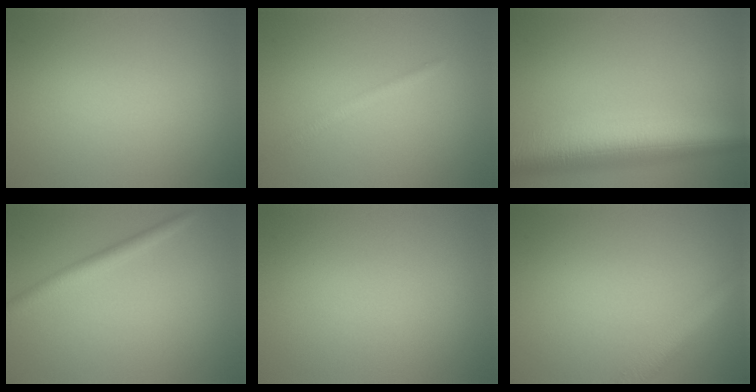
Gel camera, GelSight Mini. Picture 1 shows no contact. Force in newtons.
{"total": 1.3, "press": 1.3, "slide": 0.1}
{"total": 11.0, "press": 11.0, "slide": 0.7}
{"total": 2.3, "press": 2.3, "slide": 0.1}
{"total": 0.0}
{"total": 2.7, "press": 2.7, "slide": 0.2}